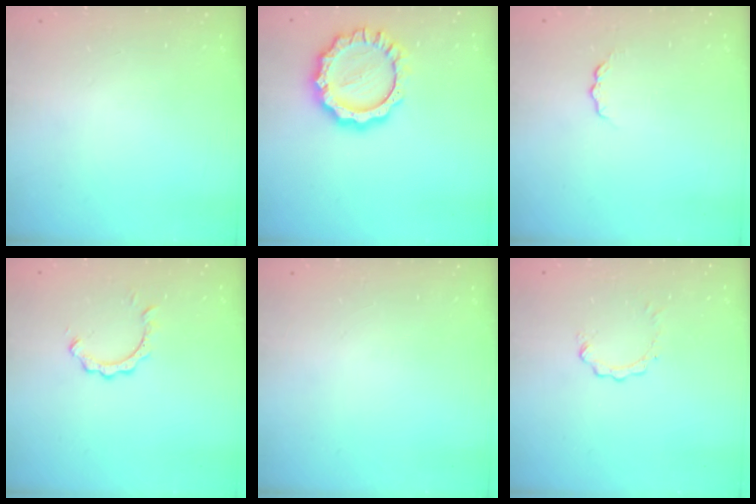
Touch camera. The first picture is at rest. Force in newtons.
{"total": 13.3, "press": 13.3, "slide": 1.1}
{"total": 4.6, "press": 4.6, "slide": 0.6}
{"total": 2.8, "press": 2.7, "slide": 0.3}
{"total": 0.0}
{"total": 0.0}